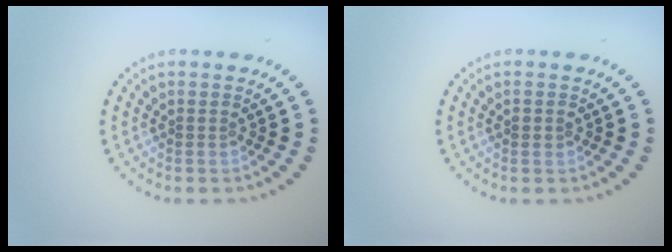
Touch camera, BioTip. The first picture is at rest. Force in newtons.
{"total": 1.0, "press": 1.0, "slide": 0.1}